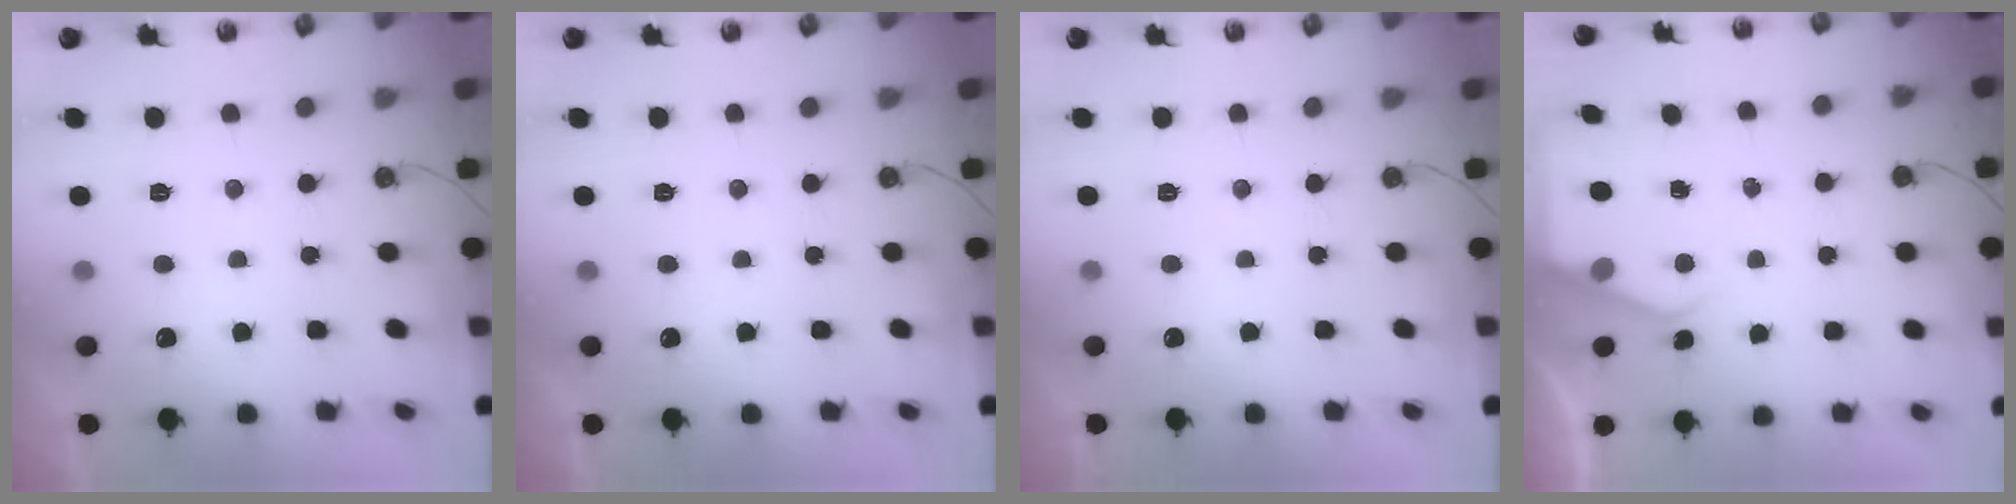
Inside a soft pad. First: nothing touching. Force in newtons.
{"total": 0.0}
{"total": 0.0}
{"total": 3.4, "press": 3.4, "slide": 0.5}